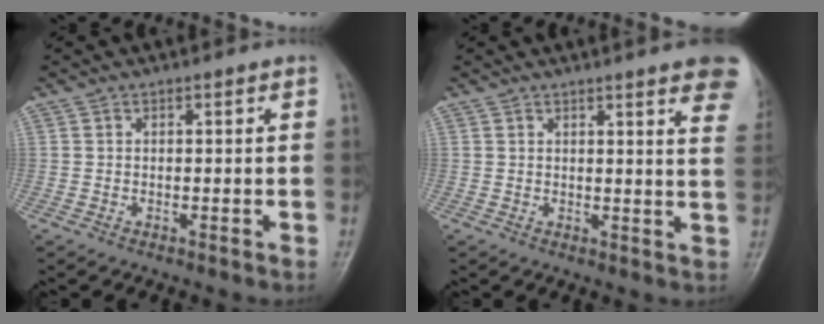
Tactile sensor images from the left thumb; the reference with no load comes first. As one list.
[{"total": 12.0, "force": [8.1, 2.1, 8.7], "torque": [-0.084, -0.026, 0.079]}]